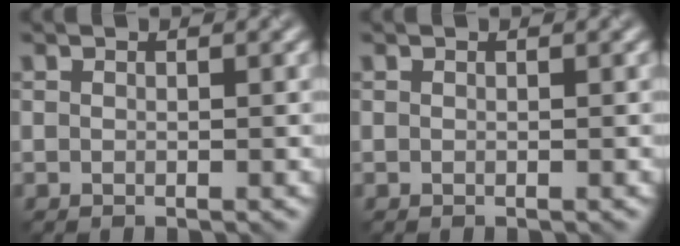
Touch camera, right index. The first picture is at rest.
{"total": 0.0}